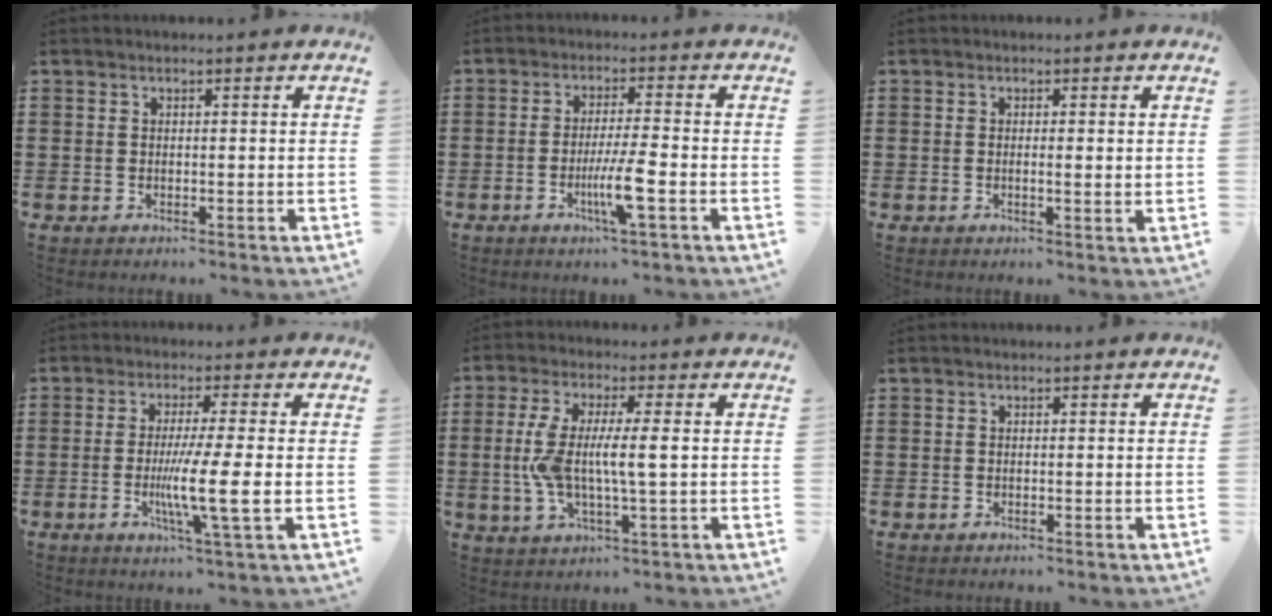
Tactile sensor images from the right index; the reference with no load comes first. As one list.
[{"total": 6.3, "force": [-2.2, 0.0, 6.0], "torque": [-0.112, -0.016, -0.042]}, {"total": 1.3, "force": [0.1, 0.1, 1.3], "torque": [-0.024, -0.003, 0.001]}, {"total": 8.5, "force": [-1.3, -0.3, 8.4], "torque": [-0.150, -0.018, -0.025]}, {"total": 7.5, "force": [-0.2, 1.4, 7.4], "torque": [-0.163, -0.011, -0.016]}, {"total": 0.0}]